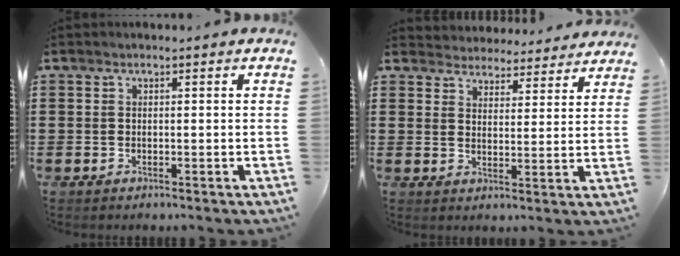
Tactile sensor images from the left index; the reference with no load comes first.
{"total": 4.2, "force": [4.2, 0.4, -0.3], "torque": [-0.015, -0.024, 0.074]}